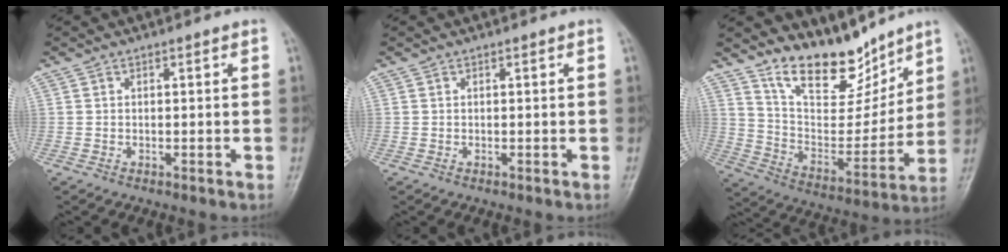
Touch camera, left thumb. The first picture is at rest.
{"total": 0.0}
{"total": 15.4, "force": [12.7, 5.9, 6.4], "torque": [-0.065, -0.084, 0.231]}